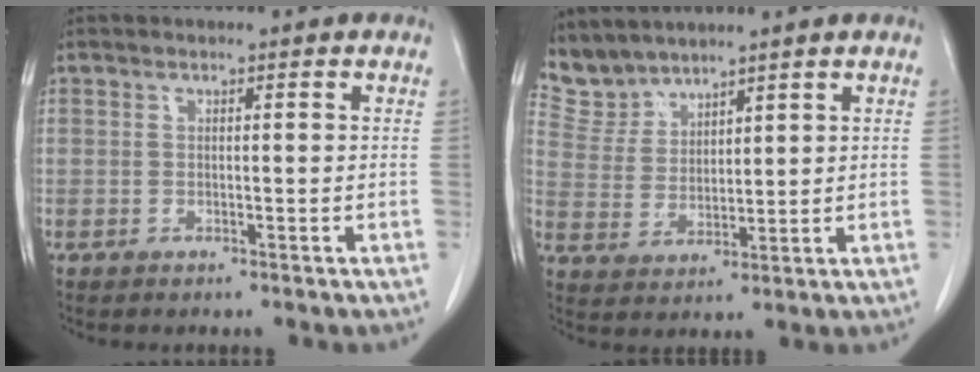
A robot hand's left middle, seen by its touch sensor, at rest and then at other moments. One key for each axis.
{"total": 5.1, "fx": 5.0, "fy": 1.1, "fz": -0.4, "tx": -0.002, "ty": 0.009, "tz": 0.117}